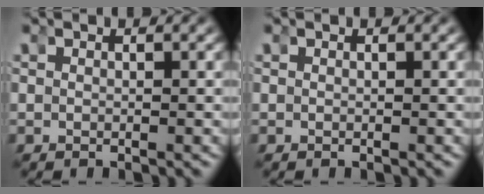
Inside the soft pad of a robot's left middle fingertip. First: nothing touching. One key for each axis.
{"total": 0.0}